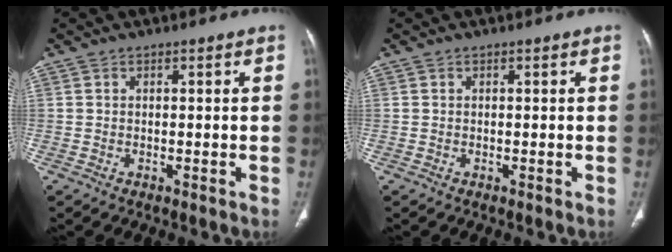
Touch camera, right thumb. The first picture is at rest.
{"total": 0.0}